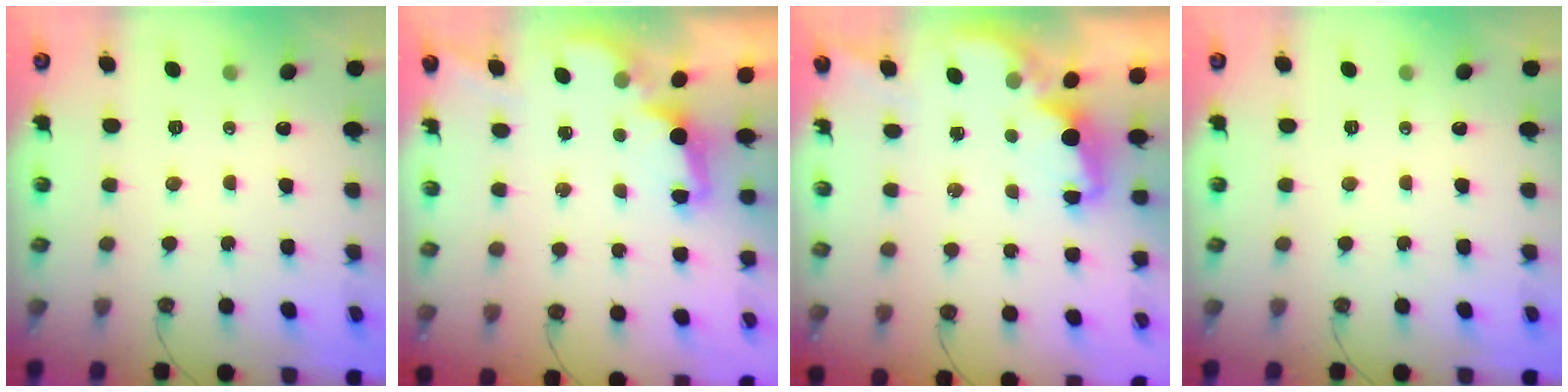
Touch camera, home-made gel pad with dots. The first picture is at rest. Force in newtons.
{"total": 1.8, "press": 1.7, "slide": 0.7}
{"total": 2.1, "press": 1.9, "slide": 0.8}
{"total": 0.0}